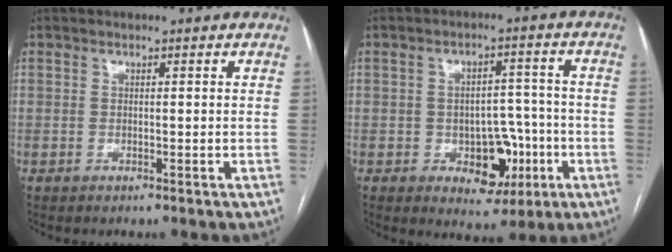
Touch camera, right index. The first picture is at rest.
{"total": 8.4, "force": [-2.9, 5.1, 5.9], "torque": [-0.076, 0.016, -0.030]}